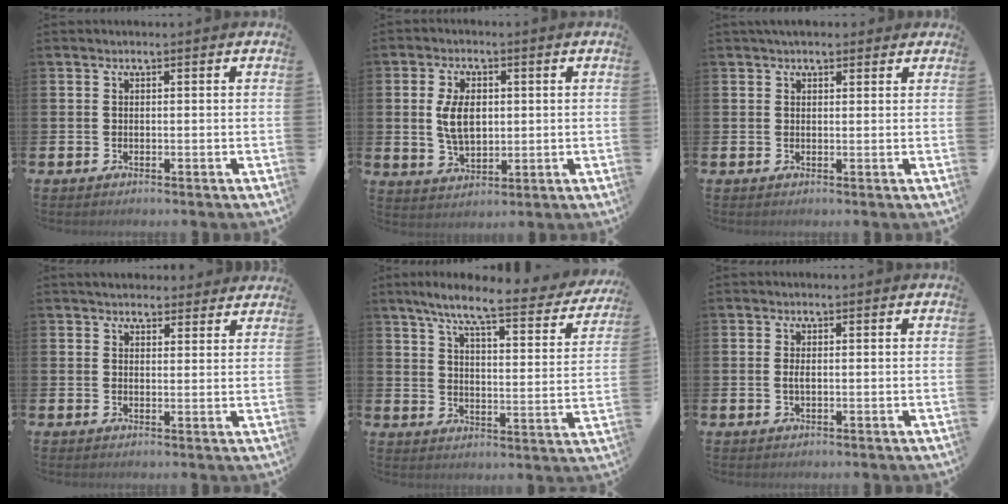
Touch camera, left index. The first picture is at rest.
{"total": 5.9, "force": [1.0, 3.5, 4.6], "torque": [-0.095, 0.006, 0.014]}
{"total": 2.6, "force": [2.4, 1.1, 0.5], "torque": [-0.001, -0.006, 0.040]}
{"total": 3.7, "force": [3.5, 1.0, 0.1], "torque": [0.004, -0.016, 0.064]}
{"total": 8.0, "force": [6.6, 0.6, 4.5], "torque": [-0.095, -0.047, 0.103]}
{"total": 1.0, "force": [0.0, 0.4, 1.0], "torque": [-0.019, 0.003, -0.001]}